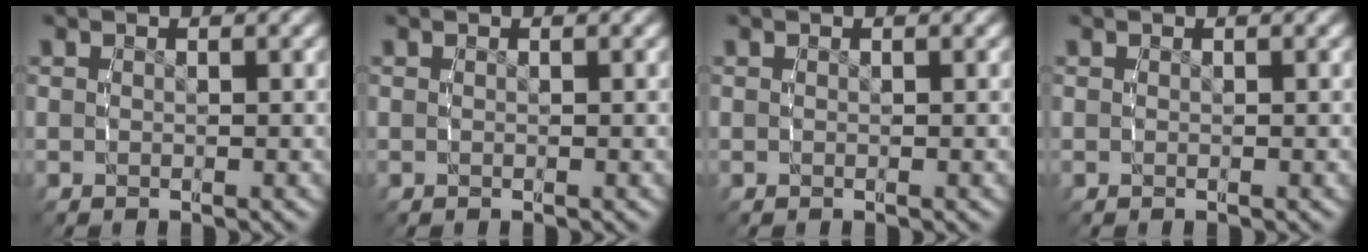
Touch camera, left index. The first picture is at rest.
{"total": 0.0}
{"total": 0.0}
{"total": 0.0}